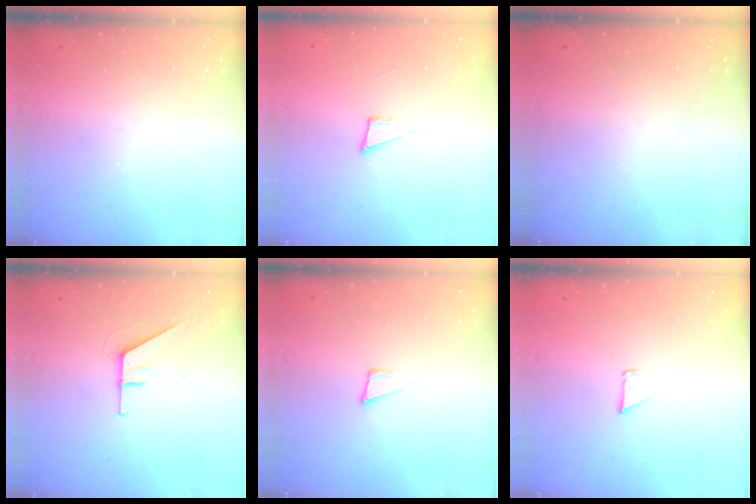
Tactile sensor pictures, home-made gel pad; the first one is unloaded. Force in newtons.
{"total": 3.9, "press": 2.4, "slide": 3.1}
{"total": 0.0}
{"total": 5.9, "press": 5.9, "slide": 0.6}
{"total": 4.1, "press": 2.6, "slide": 3.2}
{"total": 0.9, "press": 0.8, "slide": 0.1}